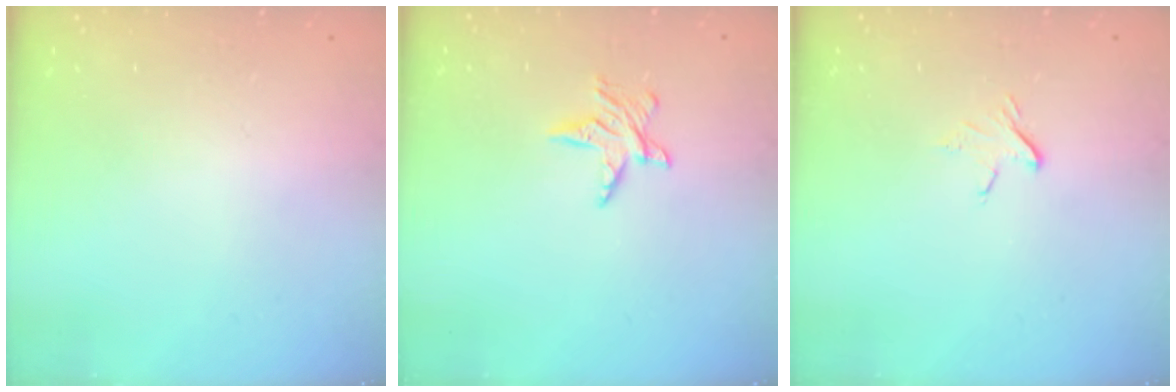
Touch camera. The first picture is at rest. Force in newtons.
{"total": 5.3, "press": 5.2, "slide": 0.7}
{"total": 3.4, "press": 3.4, "slide": 0.3}